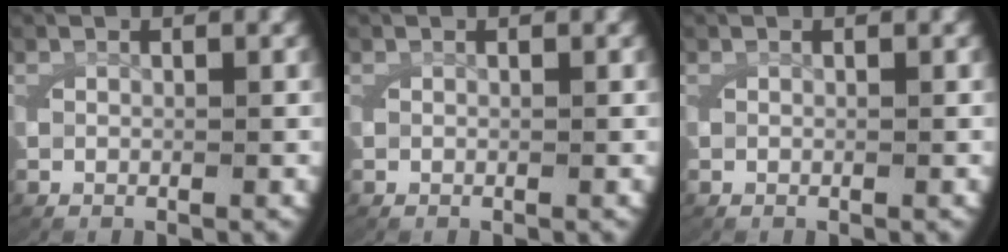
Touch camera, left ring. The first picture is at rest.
{"total": 0.0}
{"total": 0.0}